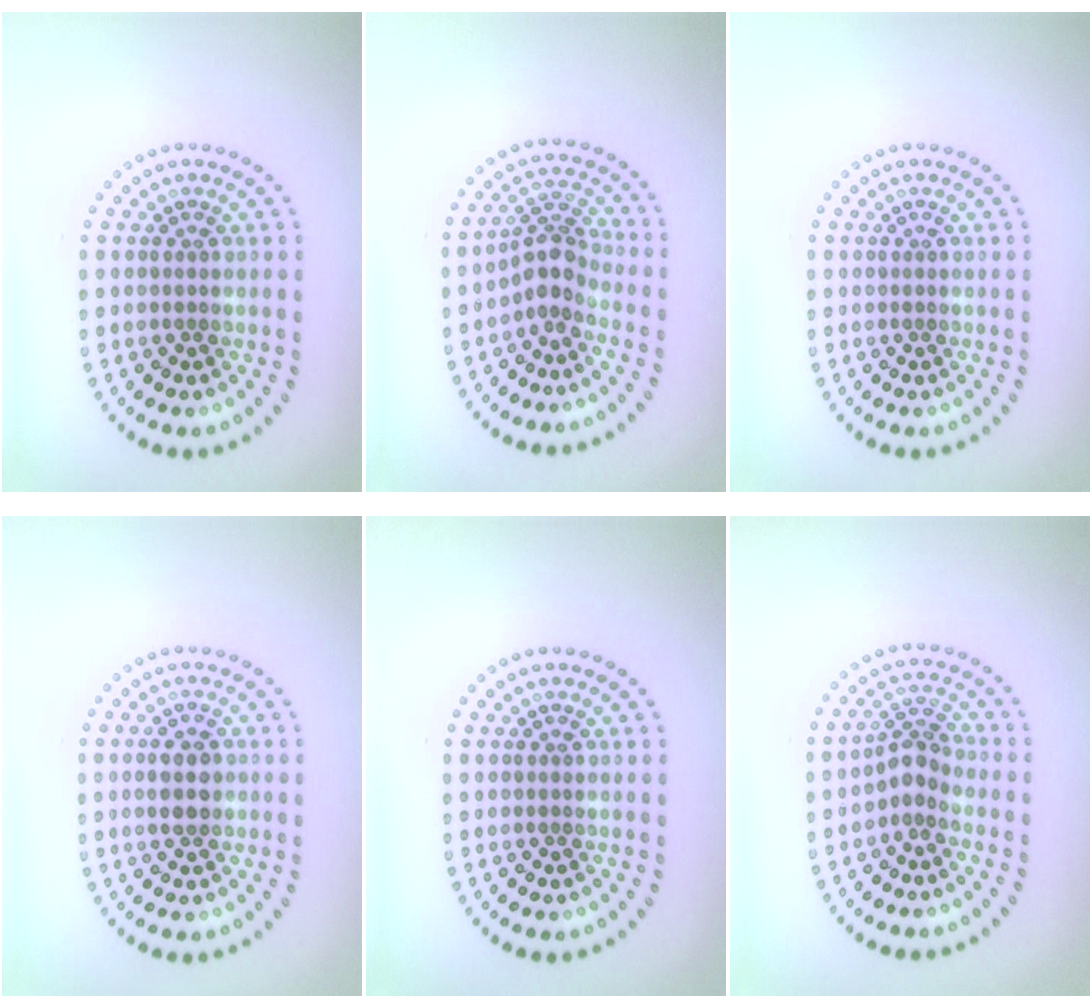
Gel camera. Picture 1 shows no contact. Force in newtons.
{"total": 2.9, "press": 2.2, "slide": 1.8}
{"total": 0.0}
{"total": 2.9, "press": 2.9, "slide": 0.0}
{"total": 0.0}
{"total": 2.4, "press": 1.8, "slide": 1.6}